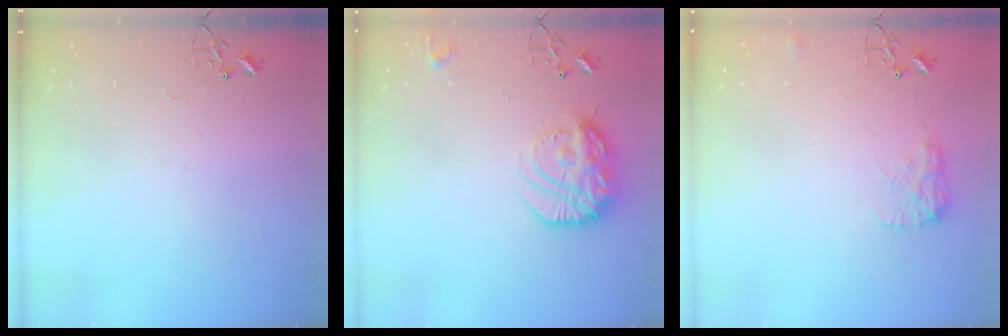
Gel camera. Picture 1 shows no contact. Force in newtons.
{"total": 19.0, "press": 18.9, "slide": 1.4}
{"total": 9.5, "press": 9.5, "slide": 0.3}